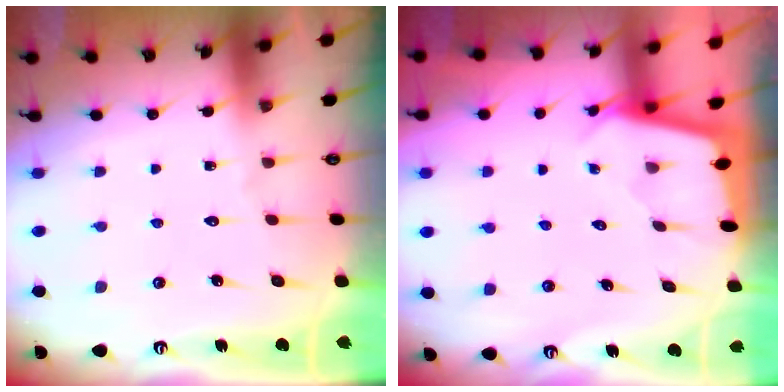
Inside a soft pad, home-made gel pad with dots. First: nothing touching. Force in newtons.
{"total": 1.9, "press": 1.9, "slide": 0.2}